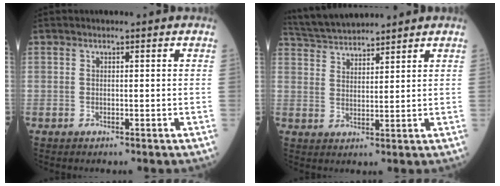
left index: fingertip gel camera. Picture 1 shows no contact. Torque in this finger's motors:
{"motor_torque": [-0.25, -0.57, 0.00, 0.01]}